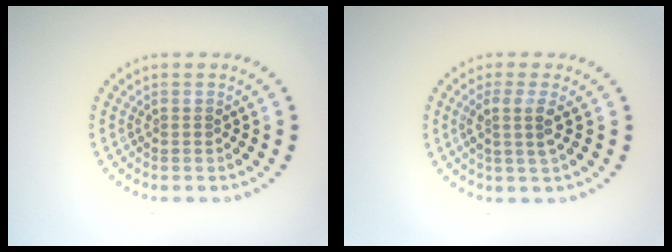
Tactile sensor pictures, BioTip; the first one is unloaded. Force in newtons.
{"total": 2.4, "press": 1.8, "slide": 1.6}